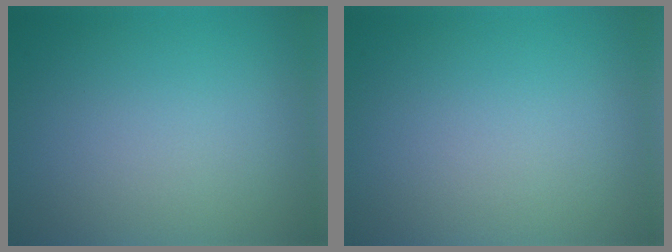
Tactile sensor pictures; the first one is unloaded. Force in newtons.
{"total": 0.0}